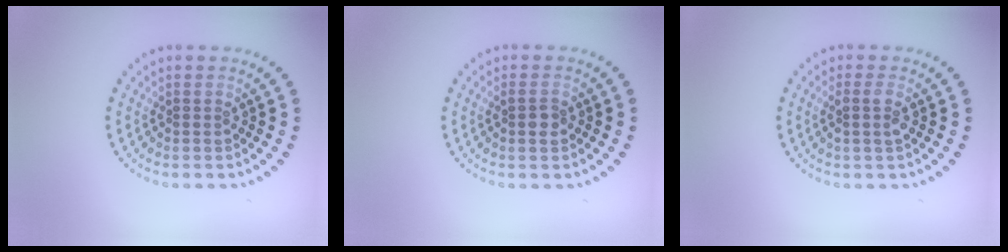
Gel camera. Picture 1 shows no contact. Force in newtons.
{"total": 1.3, "press": 1.3, "slide": 0.3}
{"total": 1.4, "press": 1.3, "slide": 0.6}